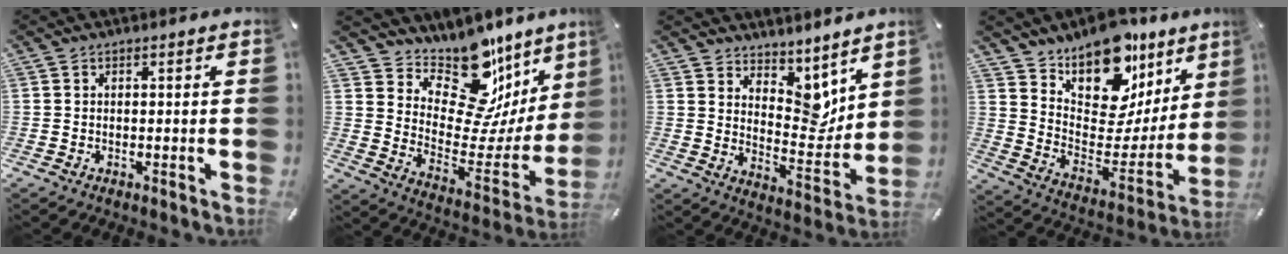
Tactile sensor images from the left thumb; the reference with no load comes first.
{"total": 17.1, "force": [12.9, 8.6, 7.2], "torque": [-0.089, -0.135, 0.218]}
{"total": 8.4, "force": [6.1, 5.5, 2.0], "torque": [-0.010, -0.077, 0.112]}
{"total": 18.1, "force": [13.9, 9.6, 6.2], "torque": [-0.091, -0.129, 0.246]}